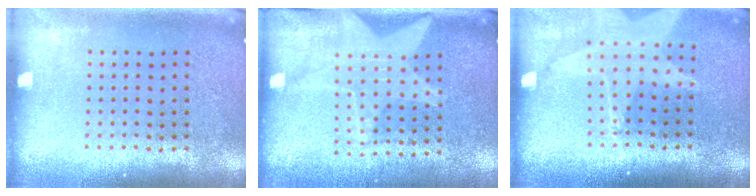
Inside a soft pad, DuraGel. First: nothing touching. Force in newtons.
{"total": 1.9, "press": 1.6, "slide": 1.1}
{"total": 1.4, "press": 1.4, "slide": 0.3}